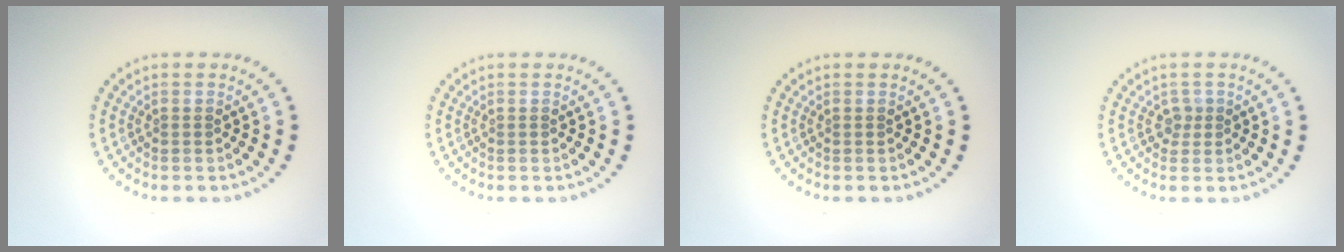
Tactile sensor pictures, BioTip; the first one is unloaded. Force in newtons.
{"total": 0.0}
{"total": 0.0}
{"total": 1.1, "press": 0.8, "slide": 0.7}